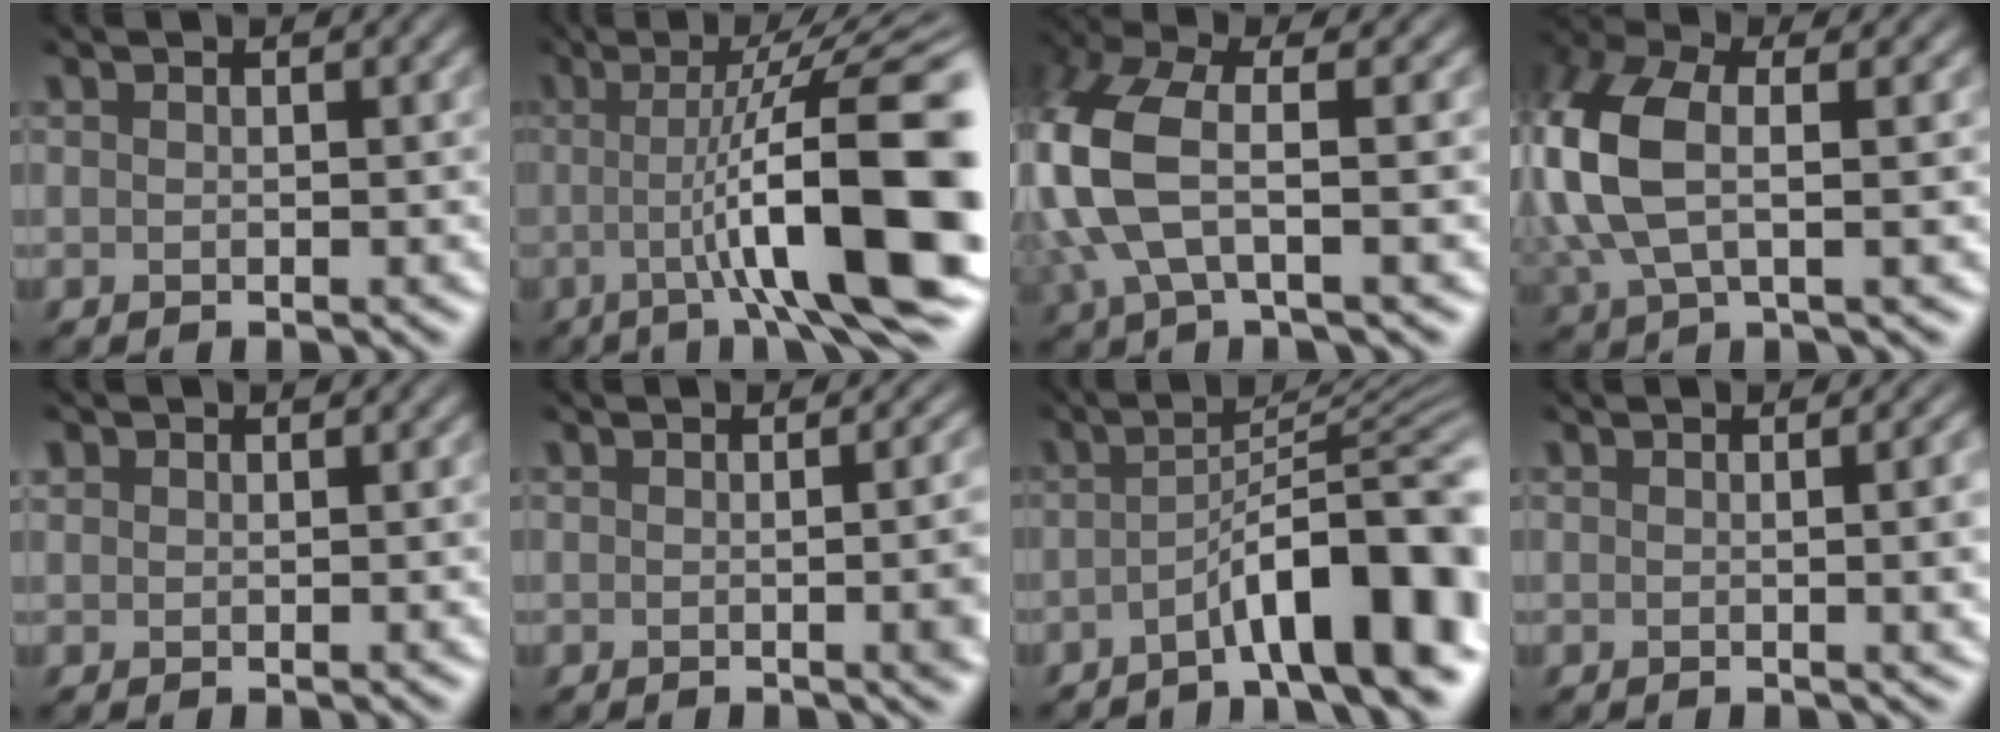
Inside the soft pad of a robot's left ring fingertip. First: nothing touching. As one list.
[{"total": 14.0, "force": [-1.6, 2.6, 13.6], "torque": [-0.170, 0.012, -0.027]}, {"total": 8.4, "force": [0.0, 3.7, 7.5], "torque": [-0.194, 0.009, -0.013]}, {"total": 8.7, "force": [1.2, 4.6, 7.2], "torque": [-0.186, 0.009, 0.014]}, {"total": 0.7, "force": [0.4, 0.5, 0.1], "torque": [0.002, 0.001, 0.008]}, {"total": 7.3, "force": [-0.4, 3.3, 6.6], "torque": [-0.032, 0.008, -0.006]}, {"total": 9.5, "force": [-3.8, 1.8, 8.6], "torque": [-0.114, 0.023, -0.065]}, {"total": 5.0, "force": [0.1, 2.0, 4.6], "torque": [-0.031, 0.007, 0.000]}]